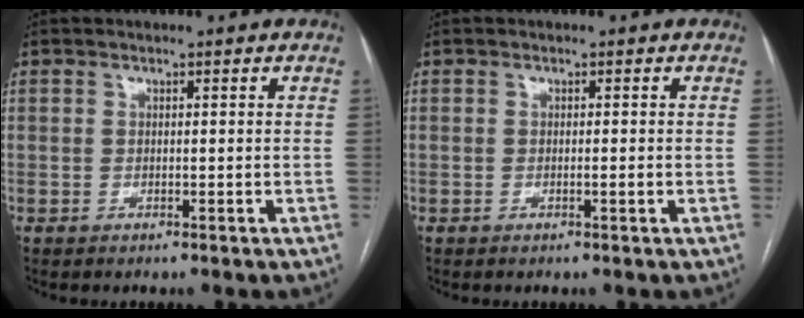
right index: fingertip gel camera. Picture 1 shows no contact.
{"total": 0.8, "force": [-0.2, 0.0, 0.8], "torque": [-0.014, -0.001, -0.003]}